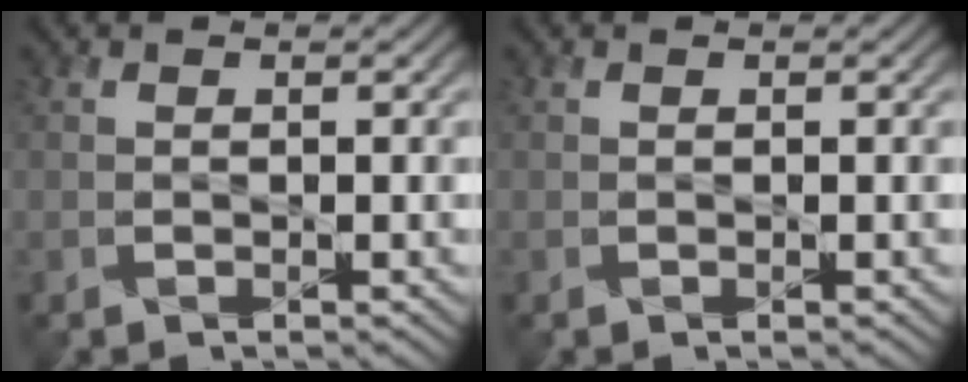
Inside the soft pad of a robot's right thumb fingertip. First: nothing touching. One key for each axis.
{"total": 0.0}